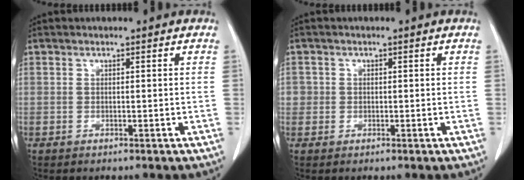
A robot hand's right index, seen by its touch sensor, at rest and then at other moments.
{"total": 1.6, "force": [-0.1, 1.5, 0.1], "torque": [0.007, 0.005, -0.003]}